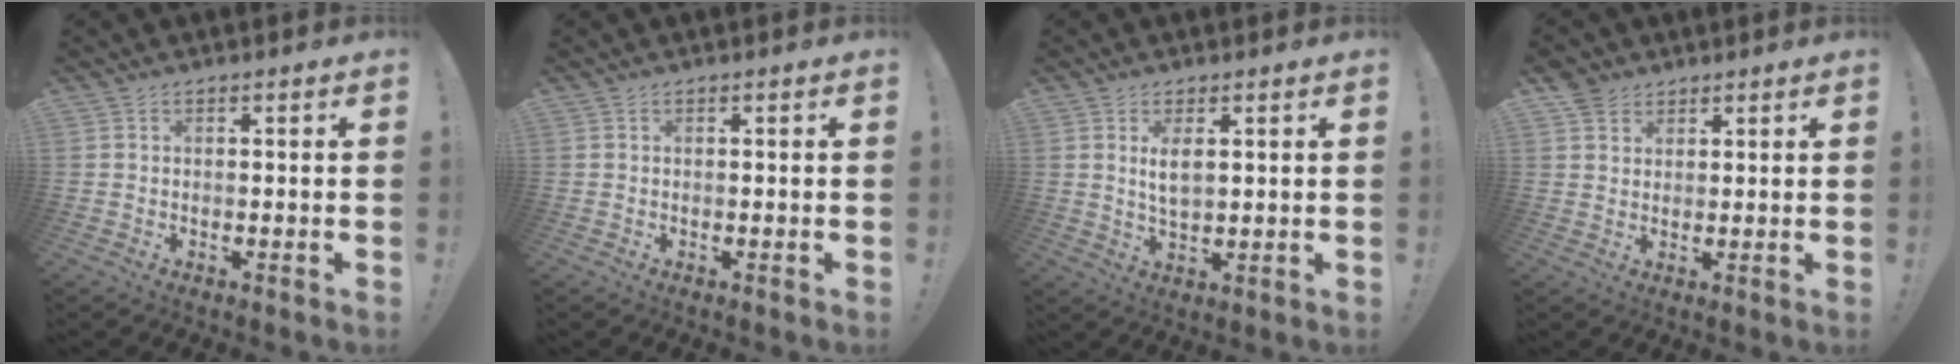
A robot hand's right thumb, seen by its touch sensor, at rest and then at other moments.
{"total": 0.0}
{"total": 4.7, "force": [1.3, 2.1, 4.0], "torque": [-0.067, -0.004, 0.020]}
{"total": 4.0, "force": [2.7, 2.9, 0.4], "torque": [-0.012, -0.013, 0.053]}